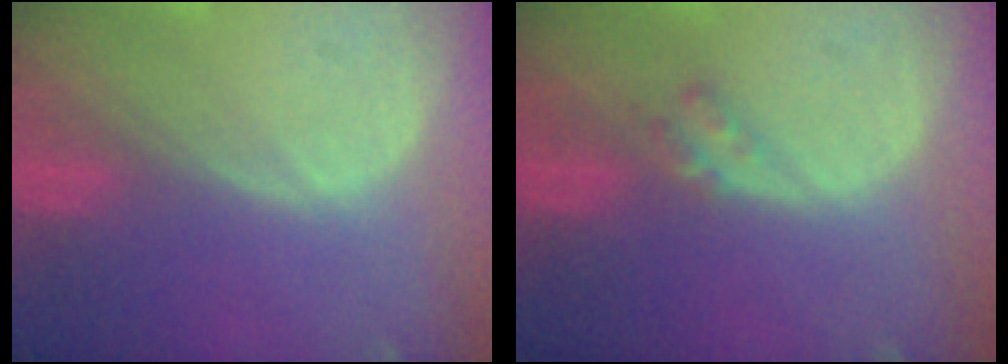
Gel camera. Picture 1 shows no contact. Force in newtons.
{"total": 2.0, "press": 2.0, "slide": 0.2}